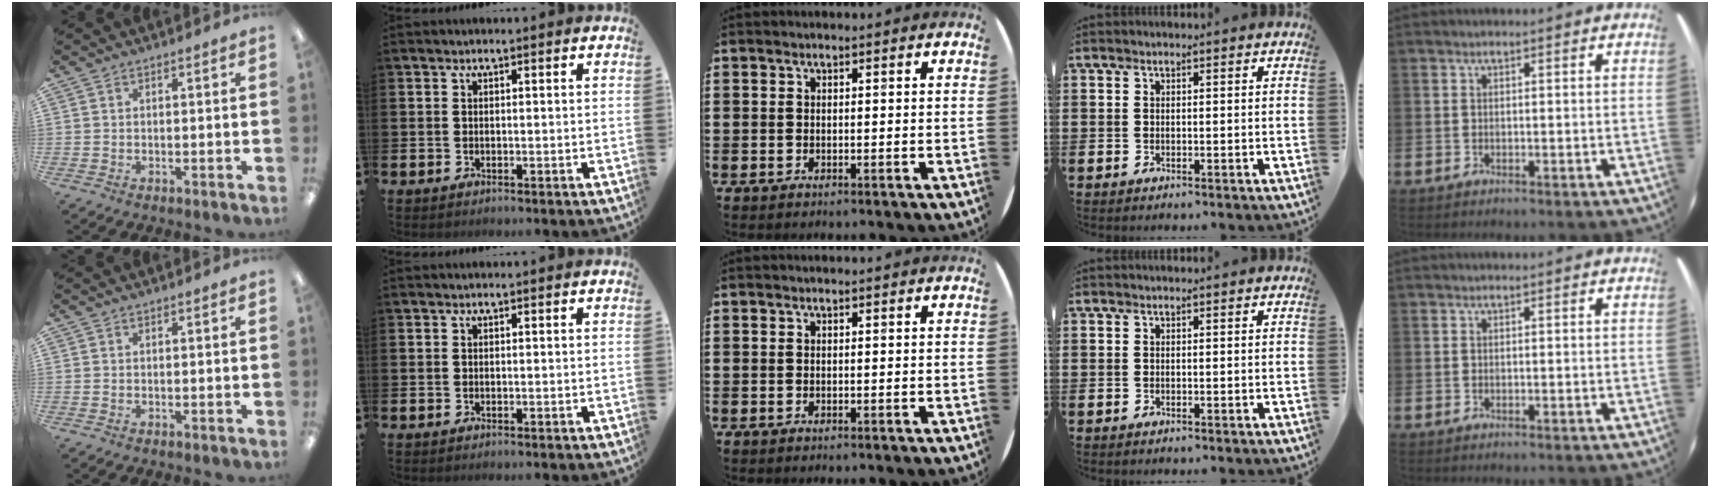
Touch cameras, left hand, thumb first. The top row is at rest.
{}